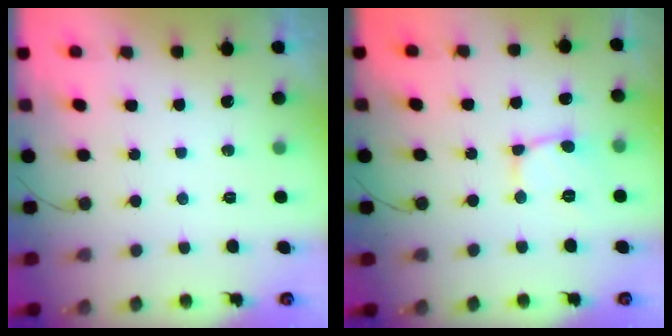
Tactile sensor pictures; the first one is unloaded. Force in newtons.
{"total": 3.5, "press": 3.4, "slide": 0.5}